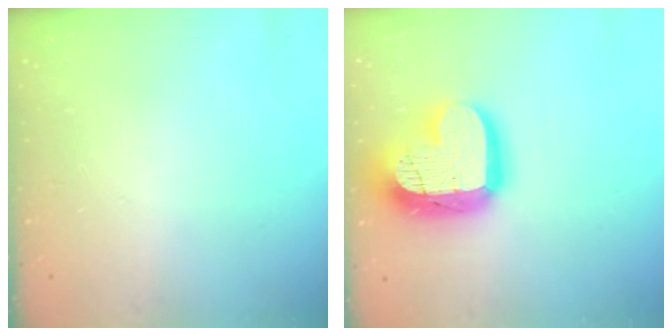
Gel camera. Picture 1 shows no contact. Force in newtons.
{"total": 21.4, "press": 21.3, "slide": 1.7}